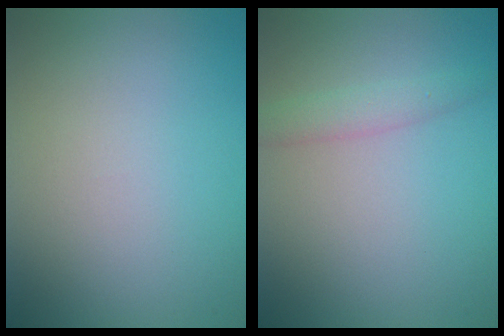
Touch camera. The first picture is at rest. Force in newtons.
{"total": 1.8, "press": 1.8, "slide": 0.0}